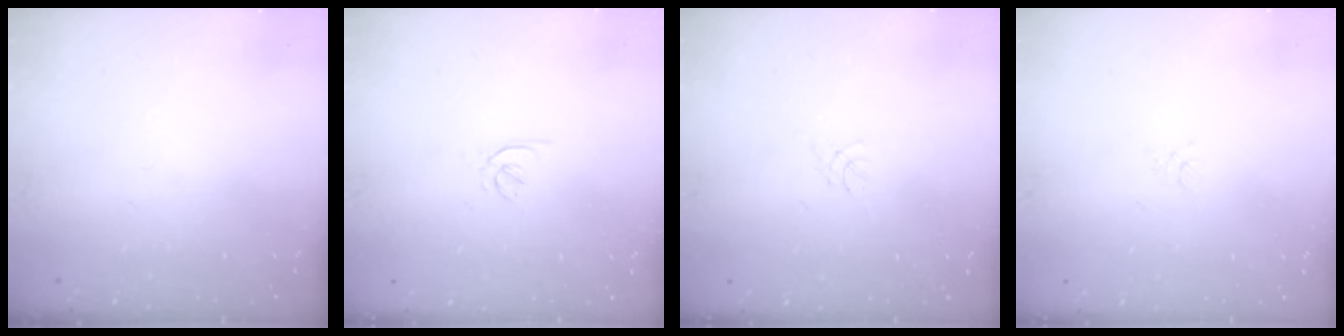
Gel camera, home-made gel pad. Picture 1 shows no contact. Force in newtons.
{"total": 1.6, "press": 1.5, "slide": 0.5}
{"total": 0.0}
{"total": 0.0}